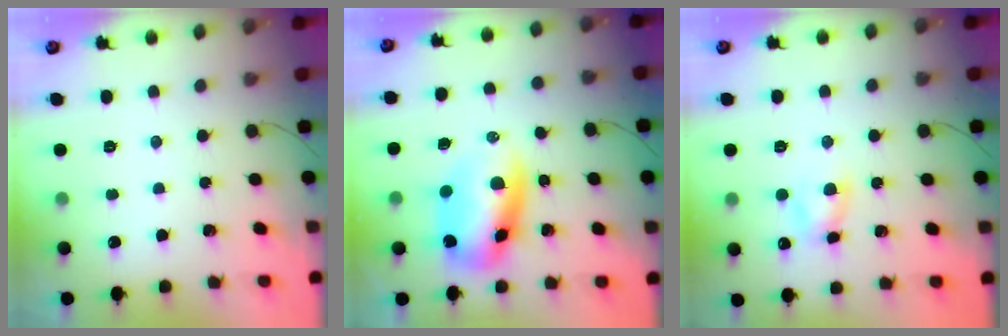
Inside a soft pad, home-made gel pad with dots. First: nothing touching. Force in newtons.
{"total": 10.2, "press": 9.9, "slide": 2.4}
{"total": 4.8, "press": 4.6, "slide": 1.3}